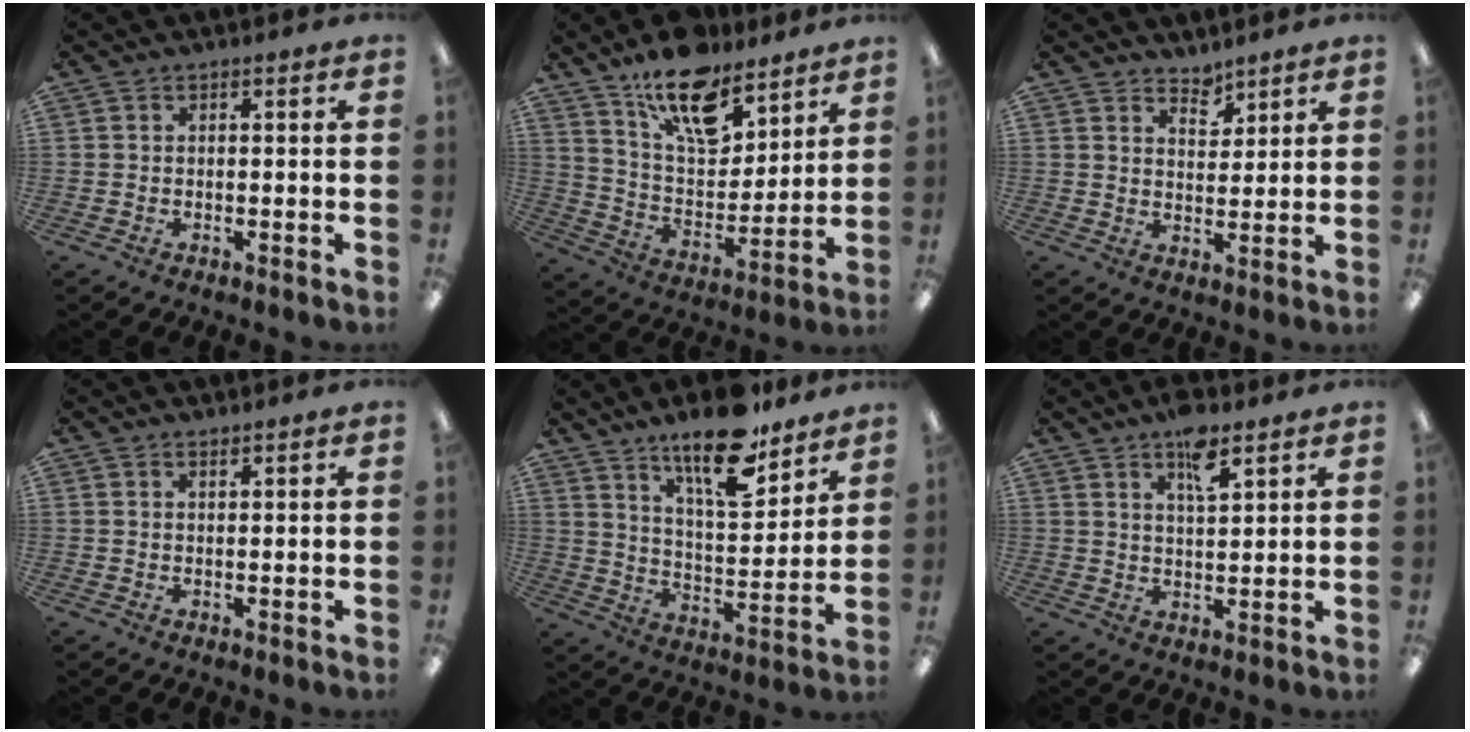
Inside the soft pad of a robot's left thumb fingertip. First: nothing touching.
{"total": 16.7, "force": [12.1, 7.6, 8.7], "torque": [-0.141, -0.072, 0.213]}
{"total": 4.2, "force": [3.9, 1.5, 0.4], "torque": [0.007, -0.031, 0.070]}
{"total": 0.9, "force": [0.9, 0.1, 0.1], "torque": [-0.003, -0.001, 0.018]}
{"total": 17.0, "force": [12.7, 5.4, 9.9], "torque": [-0.153, -0.079, 0.212]}
{"total": 7.2, "force": [4.9, 2.3, 4.8], "torque": [-0.067, -0.025, 0.079]}